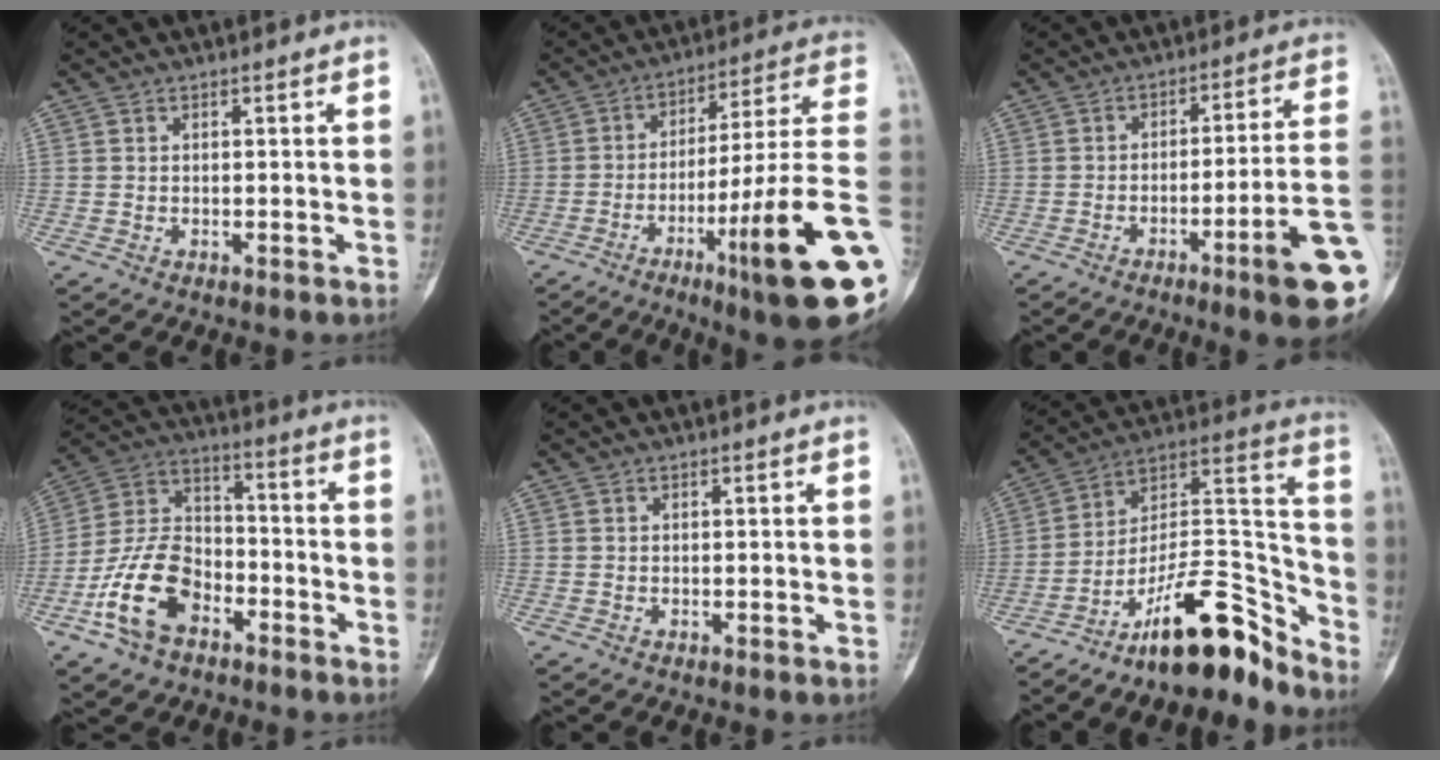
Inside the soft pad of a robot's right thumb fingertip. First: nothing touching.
{"total": 23.7, "force": [-7.4, 1.6, 22.4], "torque": [-0.291, 0.022, -0.112]}
{"total": 14.5, "force": [-5.9, 0.4, 13.2], "torque": [-0.153, 0.026, -0.085]}
{"total": 14.9, "force": [-6.8, 9.5, 9.2], "torque": [-0.167, 0.054, -0.131]}
{"total": 0.0}
{"total": 19.6, "force": [-14.2, 6.3, 12.0], "torque": [-0.145, 0.136, -0.237]}